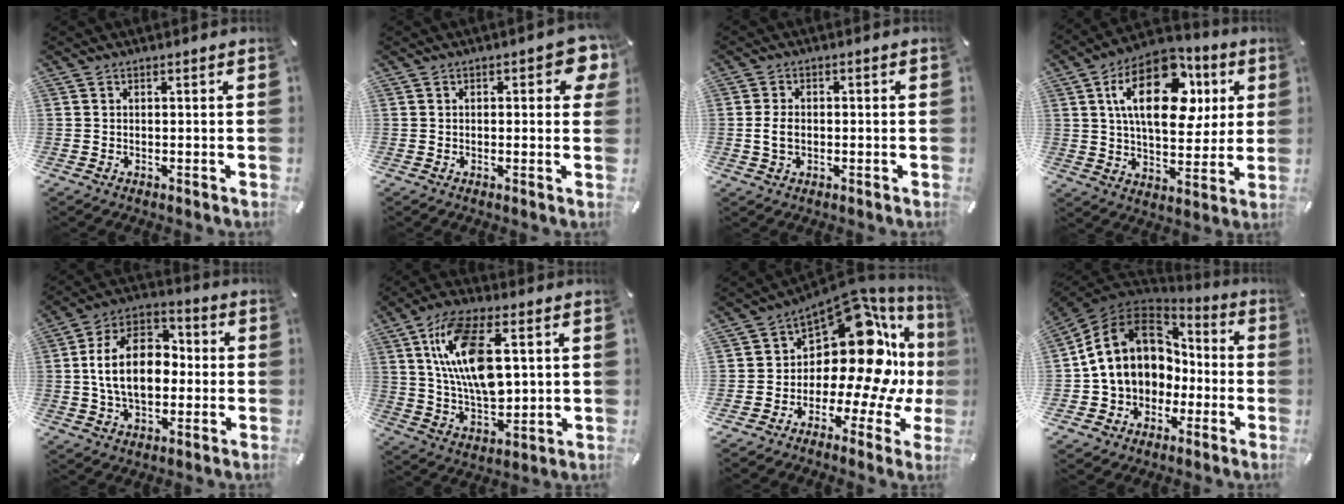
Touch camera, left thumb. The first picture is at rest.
{"total": 5.4, "force": [1.3, 2.5, 4.6], "torque": [-0.058, 0.001, 0.017]}
{"total": 4.0, "force": [-0.5, 2.7, 2.8], "torque": [-0.065, 0.002, -0.012]}
{"total": 21.2, "force": [7.3, 12.3, 15.7], "torque": [-0.270, -0.013, 0.116]}
{"total": 15.5, "force": [-0.4, 10.8, 11.2], "torque": [-0.228, 0.016, -0.010]}
{"total": 16.6, "force": [4.8, 8.8, 13.3], "torque": [-0.256, 0.001, 0.085]}
{"total": 19.7, "force": [5.2, 10.6, 15.7], "torque": [-0.230, -0.071, 0.079]}
{"total": 15.7, "force": [1.3, 13.3, 8.3], "torque": [-0.180, 0.010, 0.028]}